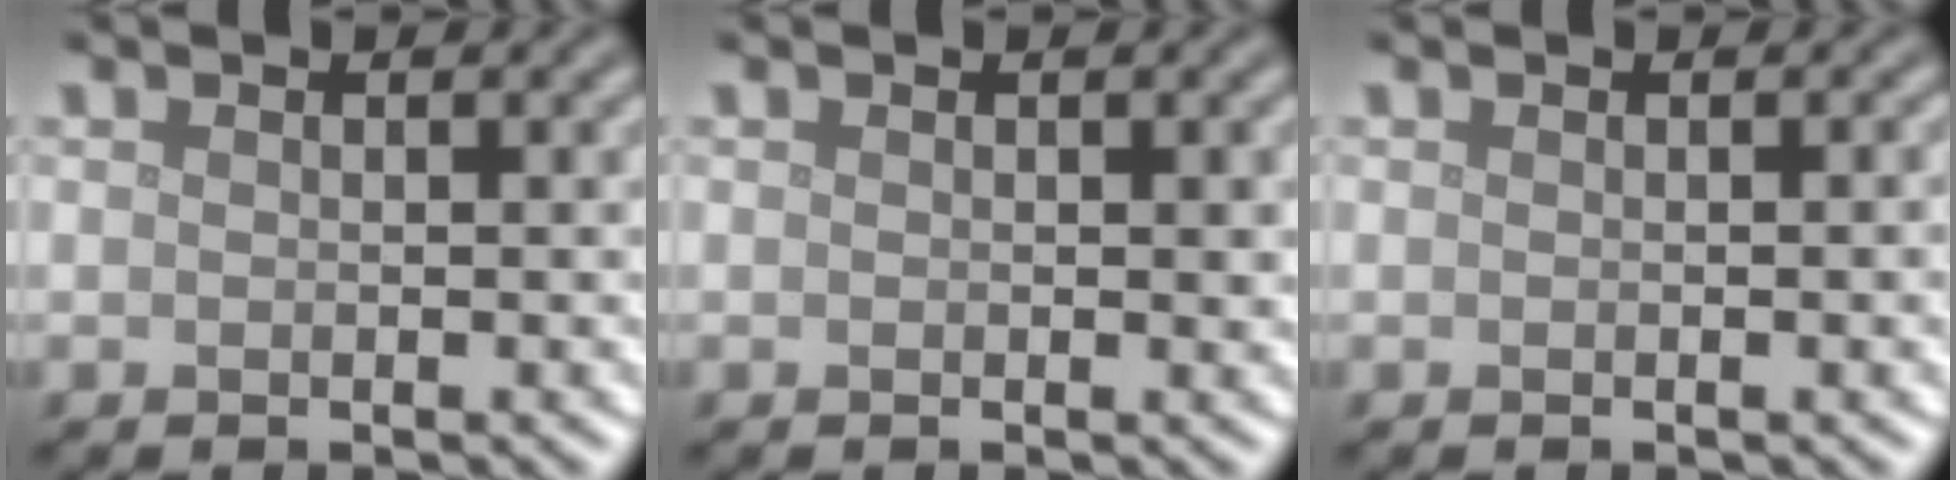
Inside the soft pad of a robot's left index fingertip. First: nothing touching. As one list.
[{"total": 0.5, "force": [0.0, 0.3, 0.4], "torque": [-0.003, -0.003, 0.000]}, {"total": 1.7, "force": [0.0, 0.5, 1.7], "torque": [-0.016, 0.003, -0.003]}]